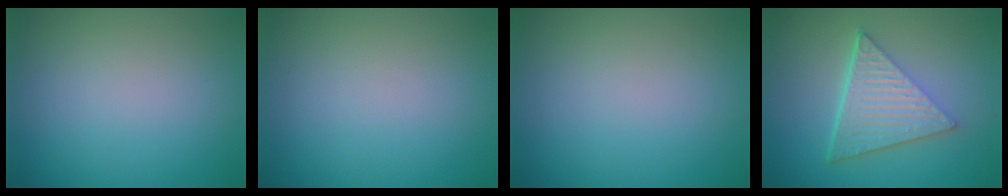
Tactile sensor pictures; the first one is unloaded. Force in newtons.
{"total": 0.0}
{"total": 0.0}
{"total": 6.7, "press": 4.6, "slide": 4.9}